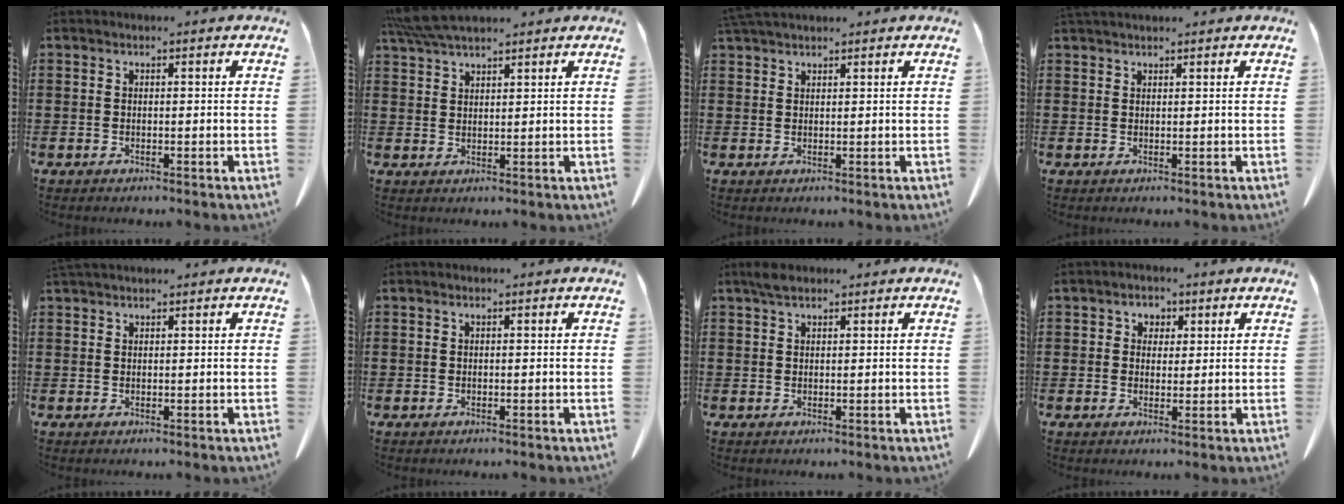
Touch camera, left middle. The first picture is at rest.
{"total": 5.2, "force": [4.5, 0.8, 2.4], "torque": [-0.059, -0.006, 0.086]}
{"total": 1.9, "force": [1.8, 0.3, 0.6], "torque": [-0.017, 0.001, 0.036]}
{"total": 1.2, "force": [1.1, 0.2, 0.3], "torque": [-0.008, 0.000, 0.022]}
{"total": 1.0, "force": [1.0, 0.1, 0.3], "torque": [-0.008, 0.000, 0.019]}
{"total": 0.0}
{"total": 2.0, "force": [1.5, 0.7, 1.1], "torque": [-0.025, 0.004, 0.027]}
{"total": 2.1, "force": [0.8, 1.9, 0.4], "torque": [-0.011, 0.009, 0.011]}